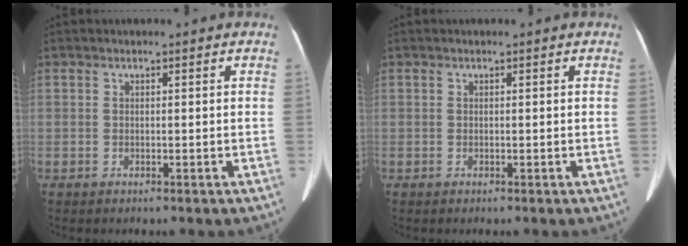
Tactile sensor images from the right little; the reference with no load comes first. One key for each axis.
{"total": 0.0}